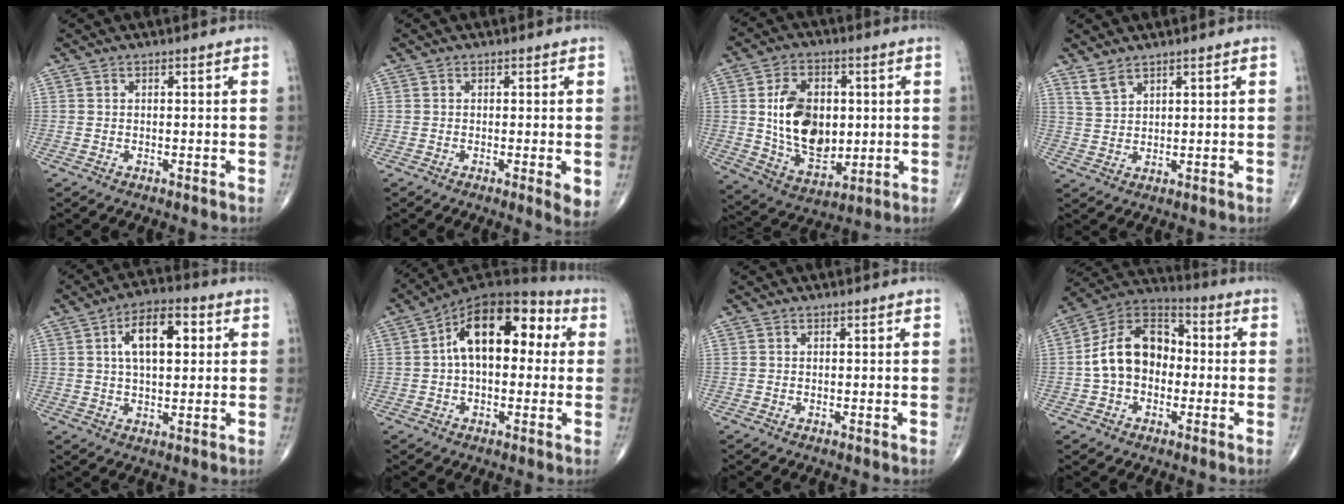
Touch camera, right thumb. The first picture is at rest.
{"total": 3.0, "force": [-0.5, 0.5, 2.9], "torque": [-0.046, -0.011, -0.012]}
{"total": 15.3, "force": [1.2, 10.2, 11.4], "torque": [-0.160, -0.011, 0.032]}
{"total": 3.5, "force": [3.0, 1.2, 1.3], "torque": [-0.024, -0.017, 0.066]}
{"total": 10.8, "force": [2.8, 5.4, 9.0], "torque": [-0.130, 0.012, 0.040]}
{"total": 16.5, "force": [2.8, 9.4, 13.2], "torque": [-0.176, 0.046, 0.032]}
{"total": 0.0}
{"total": 14.0, "force": [-1.0, 10.0, 9.8], "torque": [-0.149, 0.043, -0.031]}